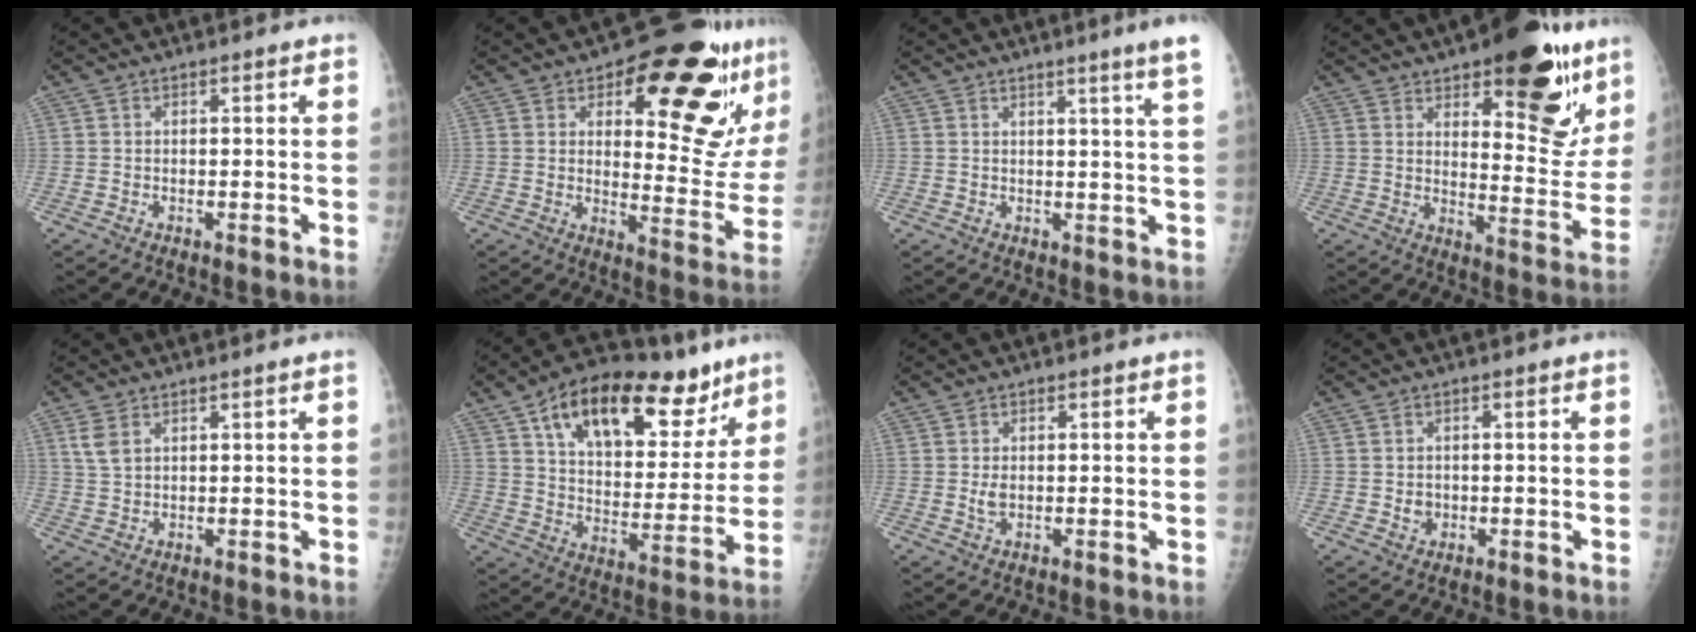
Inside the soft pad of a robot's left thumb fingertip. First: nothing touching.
{"total": 22.2, "force": [11.3, 8.9, 17.0], "torque": [-0.172, -0.052, 0.160]}
{"total": 6.0, "force": [4.1, -1.2, 4.3], "torque": [-0.057, -0.021, 0.043]}
{"total": 20.8, "force": [11.8, 8.1, 15.2], "torque": [-0.144, -0.067, 0.166]}
{"total": 3.2, "force": [1.8, 1.2, 2.4], "torque": [-0.055, 0.001, 0.046]}
{"total": 25.8, "force": [14.9, 12.8, 16.8], "torque": [-0.218, -0.028, 0.239]}
{"total": 1.9, "force": [0.2, 1.1, 1.5], "torque": [-0.026, -0.004, 0.007]}
{"total": 1.9, "force": [-0.2, 1.7, 0.9], "torque": [-0.006, 0.002, 0.003]}